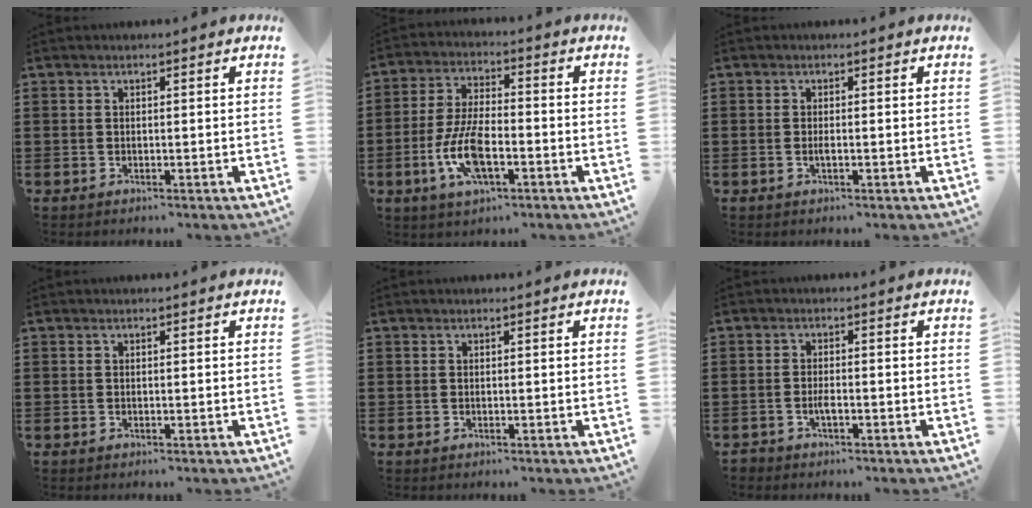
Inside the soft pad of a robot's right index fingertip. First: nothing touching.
{"total": 9.4, "force": [-3.1, 3.8, 8.0], "torque": [-0.179, -0.008, -0.060]}
{"total": 0.9, "force": [-0.3, 0.2, 0.9], "torque": [-0.016, -0.003, -0.004]}
{"total": 0.0}
{"total": 0.0}
{"total": 1.6, "force": [-1.0, 0.6, 1.1], "torque": [-0.022, -0.001, -0.017]}